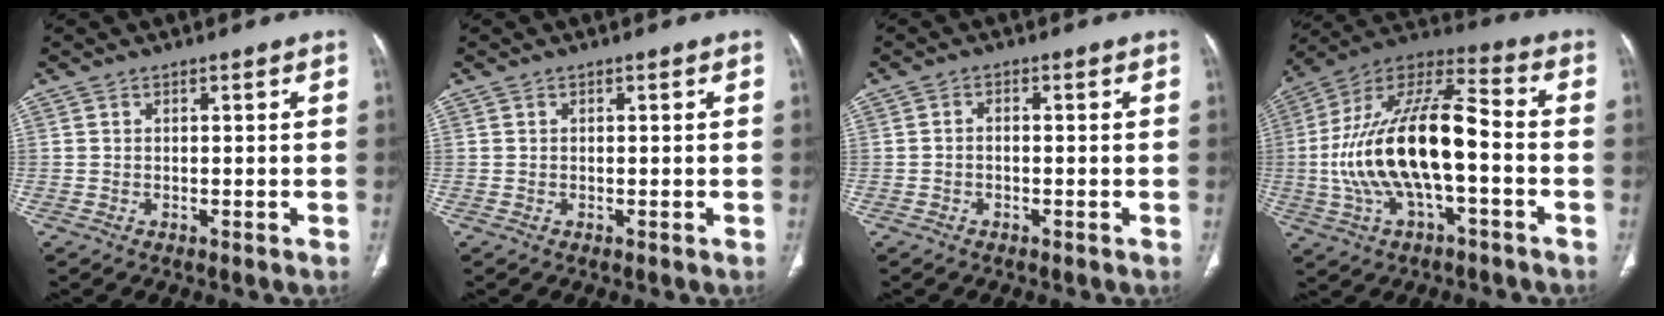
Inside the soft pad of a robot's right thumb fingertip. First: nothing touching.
{"total": 0.0}
{"total": 1.1, "force": [-0.4, 0.7, 0.7], "torque": [-0.010, 0.007, -0.009]}
{"total": 21.5, "force": [-3.1, 8.6, 19.4], "torque": [-0.376, 0.046, -0.054]}